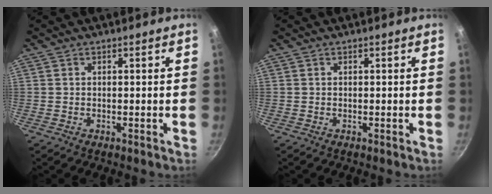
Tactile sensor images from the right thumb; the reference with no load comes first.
{"total": 0.0}